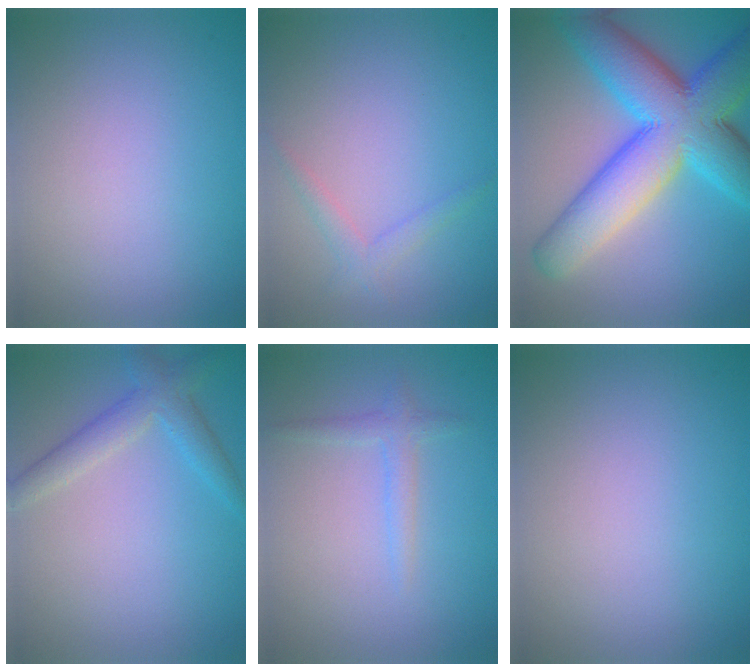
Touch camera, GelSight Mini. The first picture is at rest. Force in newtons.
{"total": 1.4, "press": 1.4, "slide": 0.1}
{"total": 12.9, "press": 12.9, "slide": 0.4}
{"total": 3.0, "press": 3.0, "slide": 0.3}
{"total": 1.5, "press": 1.4, "slide": 0.1}
{"total": 0.0}